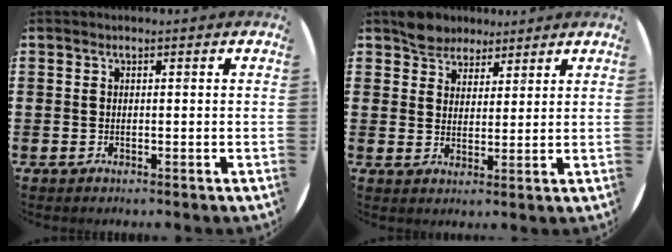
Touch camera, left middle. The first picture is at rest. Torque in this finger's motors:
{"motor_torque": [0.18, -0.17, 0.05, 0.03]}